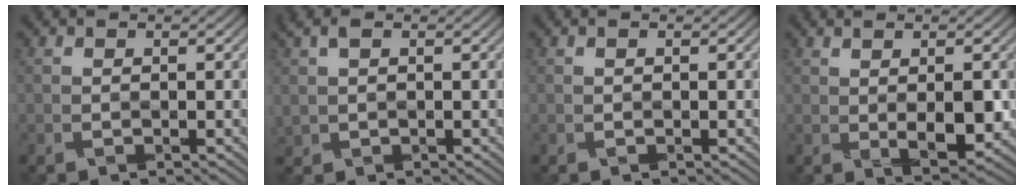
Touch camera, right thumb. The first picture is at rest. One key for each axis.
{"total": 2.1, "fx": 1.2, "fy": 1.0, "fz": 1.4, "tx": -0.036, "ty": 0.005, "tz": 0.028}
{"total": 0.0}
{"total": 4.1, "fx": 0.4, "fy": 1.1, "fz": 3.9, "tx": -0.073, "ty": -0.004, "tz": 0.017}